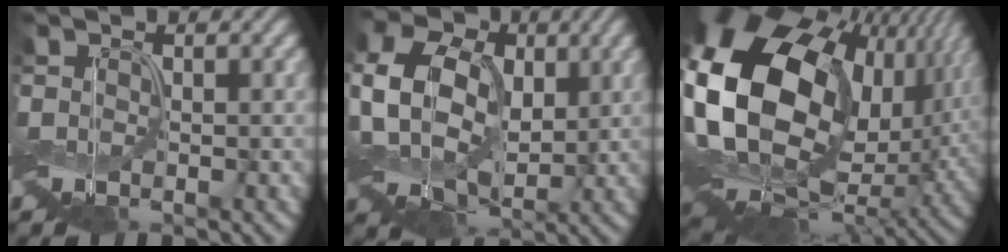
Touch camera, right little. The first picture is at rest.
{"total": 10.4, "force": [1.4, 8.0, 6.6], "torque": [-0.156, 0.019, 0.013]}
{"total": 19.3, "force": [2.7, 14.2, 12.8], "torque": [-0.297, -0.011, 0.074]}